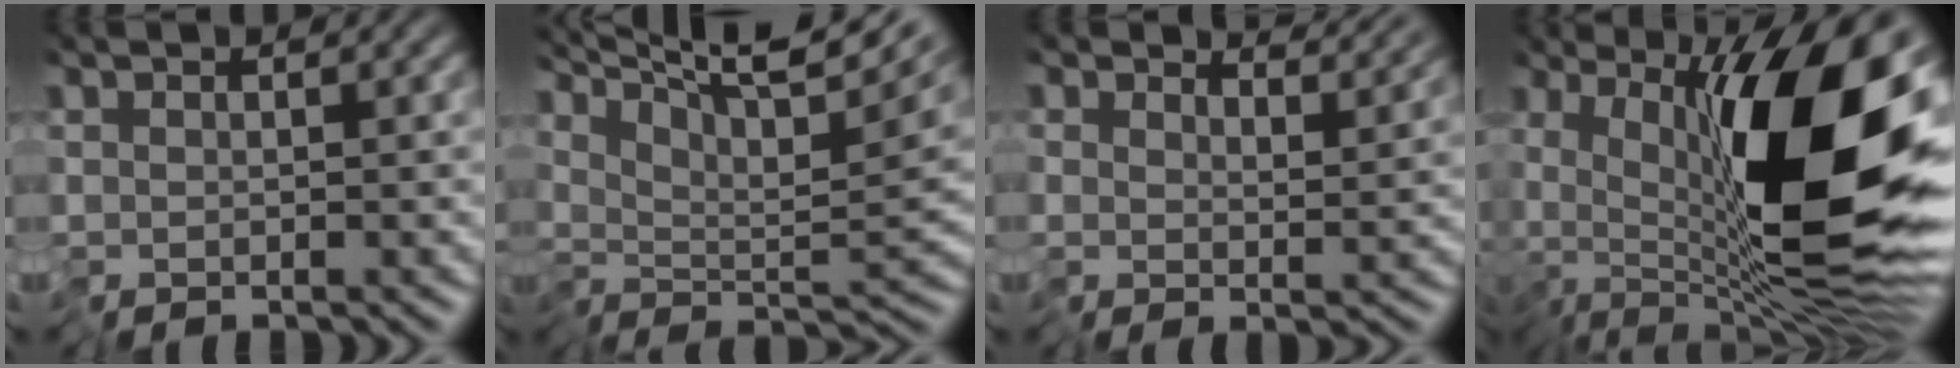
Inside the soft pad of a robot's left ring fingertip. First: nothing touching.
{"total": 12.8, "force": [9.6, 2.1, 8.3], "torque": [-0.151, 0.027, 0.132]}
{"total": 3.6, "force": [3.5, -0.1, 0.3], "torque": [-0.005, 0.006, 0.052]}
{"total": 15.6, "force": [1.9, 5.2, 14.6], "torque": [-0.197, 0.004, 0.023]}